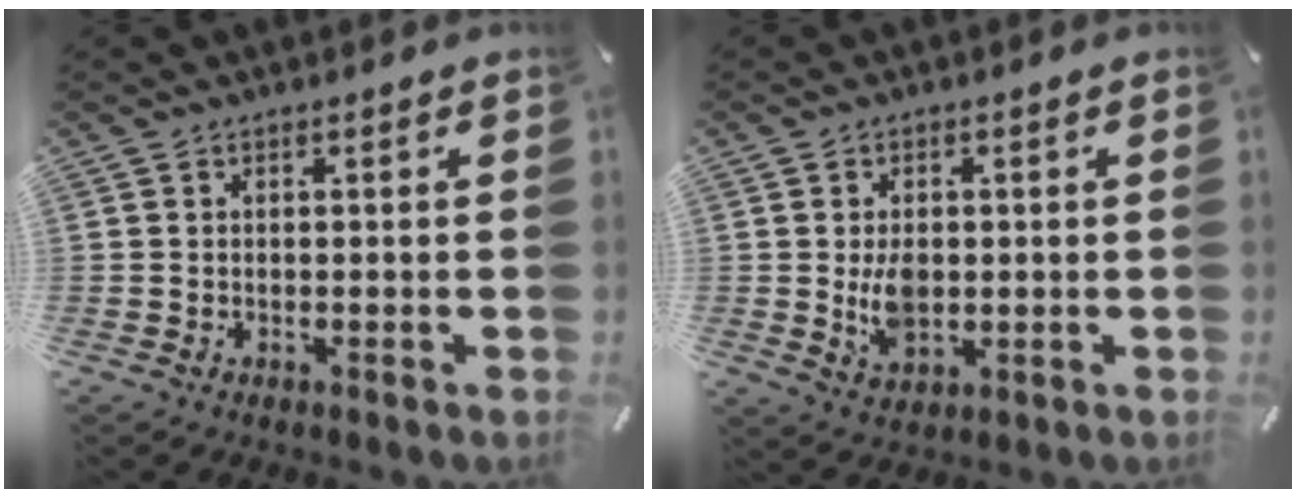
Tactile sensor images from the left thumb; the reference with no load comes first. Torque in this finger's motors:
{"motor_torque": [0.50, 1.72, 0.45, -0.40, 0.03]}